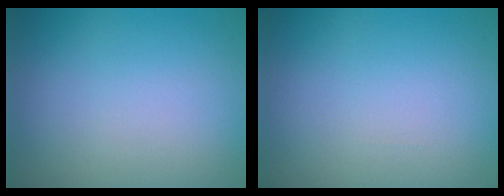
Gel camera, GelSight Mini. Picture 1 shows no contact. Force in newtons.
{"total": 0.0}